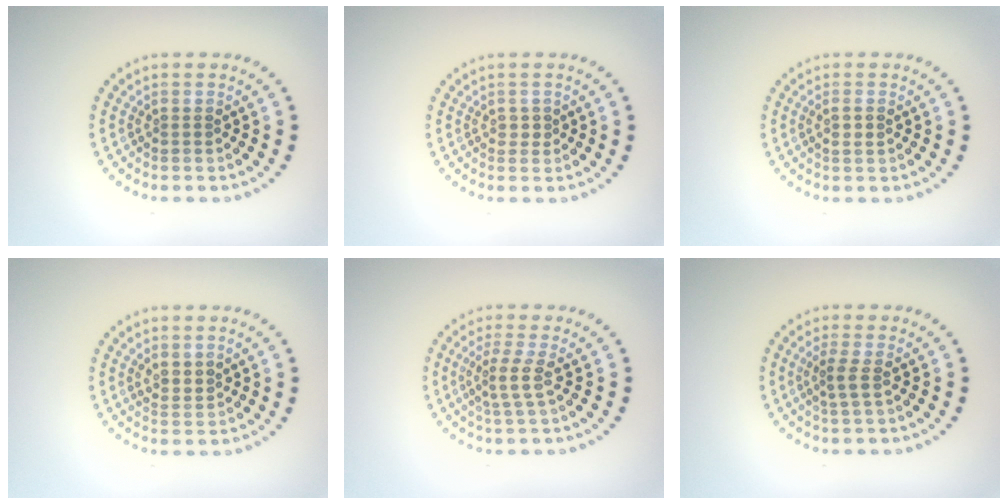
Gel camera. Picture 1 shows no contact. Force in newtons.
{"total": 0.8, "press": 0.8, "slide": 0.2}
{"total": 1.1, "press": 1.1, "slide": 0.3}
{"total": 1.5, "press": 1.3, "slide": 0.9}
{"total": 2.1, "press": 1.6, "slide": 1.4}
{"total": 1.6, "press": 1.2, "slide": 1.0}